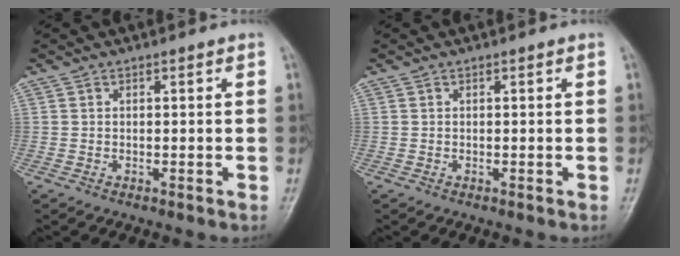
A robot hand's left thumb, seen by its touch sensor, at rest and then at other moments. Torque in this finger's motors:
{"motor_torque": [-0.01, 0.01, 0.00, 0.00, 0.00]}